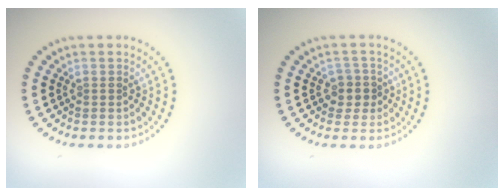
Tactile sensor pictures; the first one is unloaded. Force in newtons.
{"total": 1.7, "press": 1.5, "slide": 0.9}